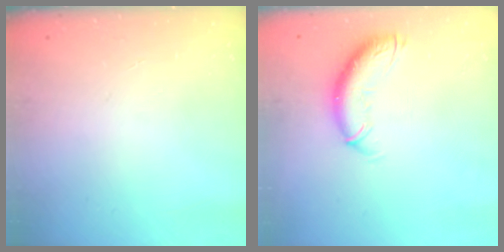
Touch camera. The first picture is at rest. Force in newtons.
{"total": 10.6, "press": 10.6, "slide": 1.0}